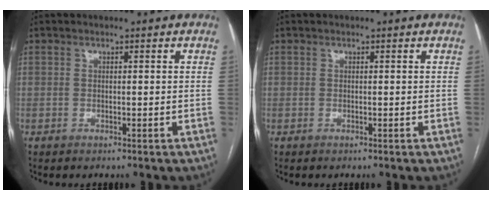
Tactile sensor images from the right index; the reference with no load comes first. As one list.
[{"total": 0.0}]